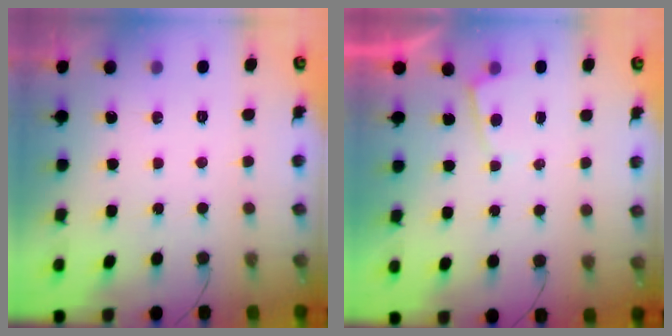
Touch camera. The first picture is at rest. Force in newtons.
{"total": 1.2, "press": 1.2, "slide": 0.1}